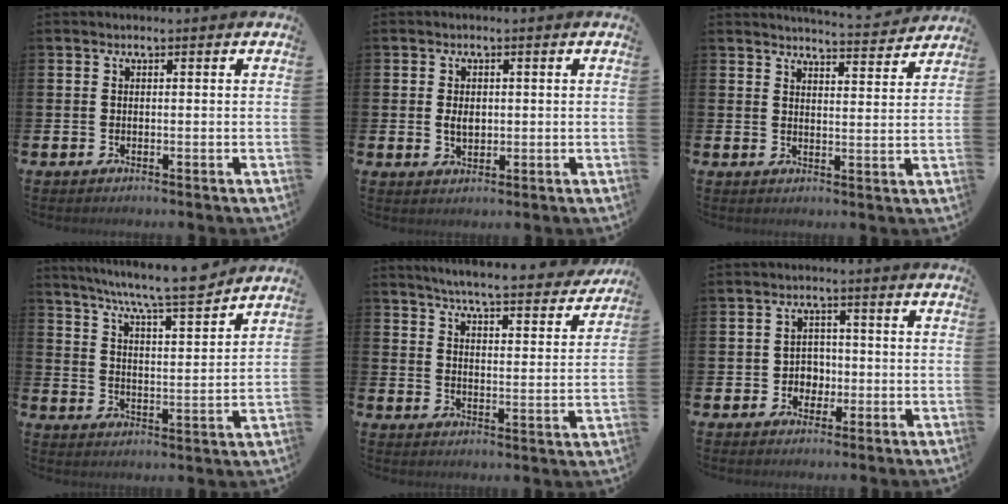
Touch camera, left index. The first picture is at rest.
{"total": 2.3, "force": [0.2, 1.6, 1.6], "torque": [-0.014, 0.000, -0.002]}
{"total": 4.9, "force": [4.8, -0.1, 0.6], "torque": [-0.011, -0.035, 0.082]}
{"total": 8.4, "force": [7.8, -0.2, 3.0], "torque": [-0.079, -0.056, 0.136]}
{"total": 6.0, "force": [5.7, 0.1, 1.8], "torque": [-0.048, -0.045, 0.094]}
{"total": 3.0, "force": [-0.7, 2.7, 1.0], "torque": [-0.017, 0.002, -0.021]}